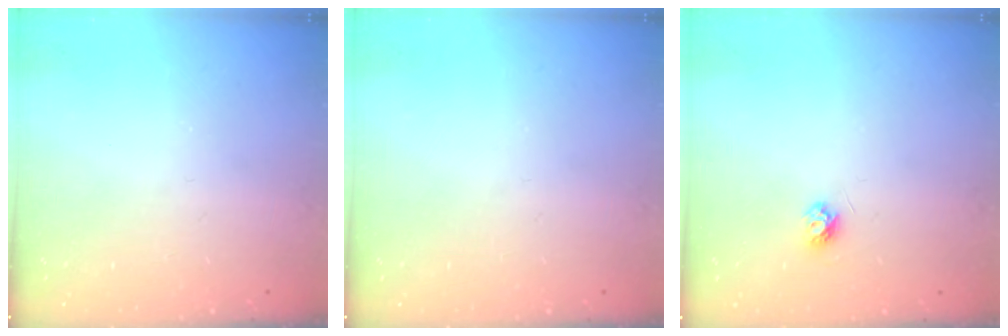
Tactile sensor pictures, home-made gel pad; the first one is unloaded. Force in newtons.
{"total": 0.0}
{"total": 3.9, "press": 3.8, "slide": 0.7}